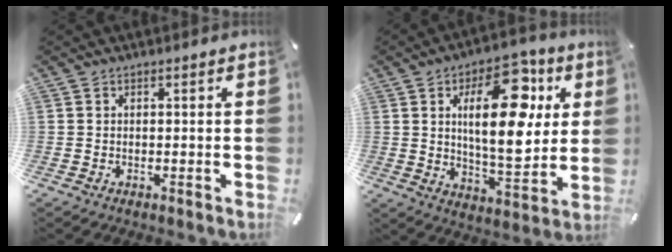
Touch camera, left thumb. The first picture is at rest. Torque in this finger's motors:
{"motor_torque": [0.85, 0.82, 2.09, -0.68, 0.54]}